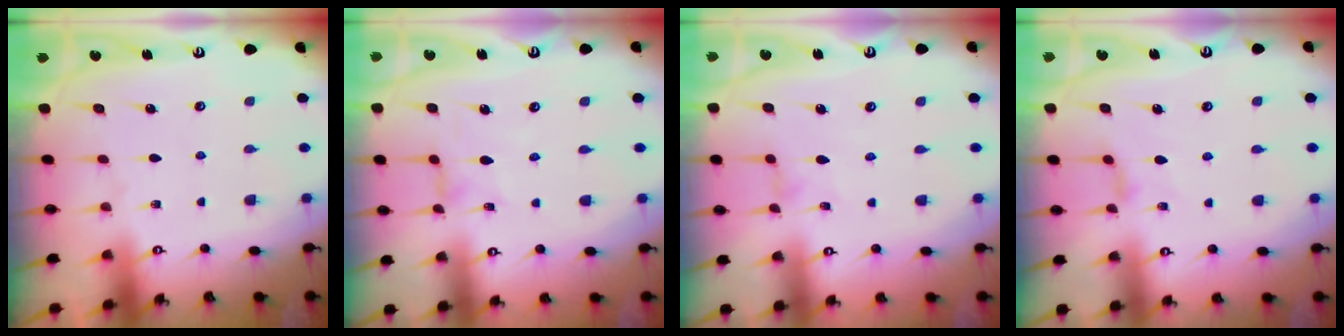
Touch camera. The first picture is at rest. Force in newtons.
{"total": 0.7, "press": 0.7, "slide": 0.0}
{"total": 0.0}
{"total": 3.0, "press": 2.9, "slide": 0.6}